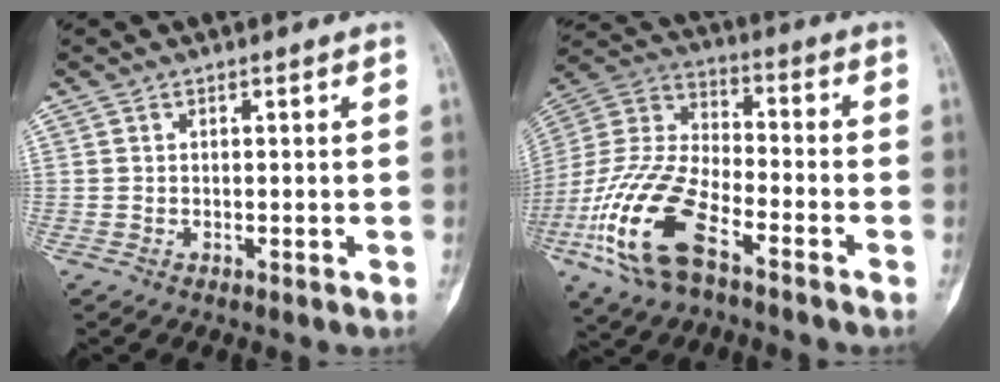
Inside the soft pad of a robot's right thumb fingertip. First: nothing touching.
{"total": 19.0, "force": [-9.1, 8.3, 14.5], "torque": [-0.307, 0.035, -0.180]}